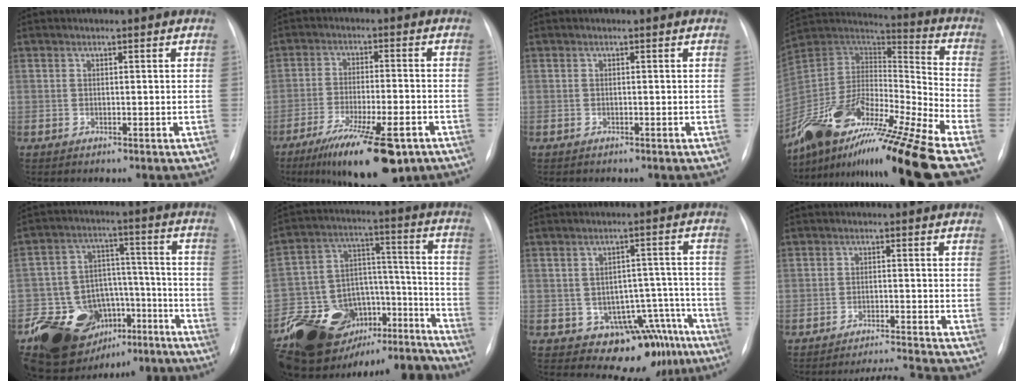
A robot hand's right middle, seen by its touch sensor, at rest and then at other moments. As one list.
[{"total": 15.2, "force": [-9.9, 3.2, 11.2], "torque": [-0.166, -0.028, -0.154]}, {"total": 0.0}, {"total": 30.5, "force": [-22.2, 2.3, 20.8], "torque": [-0.369, -0.040, -0.399]}, {"total": 18.9, "force": [-11.9, 12.5, 7.8], "torque": [-0.116, 0.087, -0.166]}, {"total": 27.1, "force": [-22.0, 12.6, 9.6], "torque": [-0.175, 0.051, -0.329]}, {"total": 11.5, "force": [-7.6, 7.2, 4.7], "torque": [-0.019, 0.053, -0.092]}, {"total": 5.7, "force": [-5.1, -2.7, -0.6], "torque": [0.002, 0.000, -0.085]}]